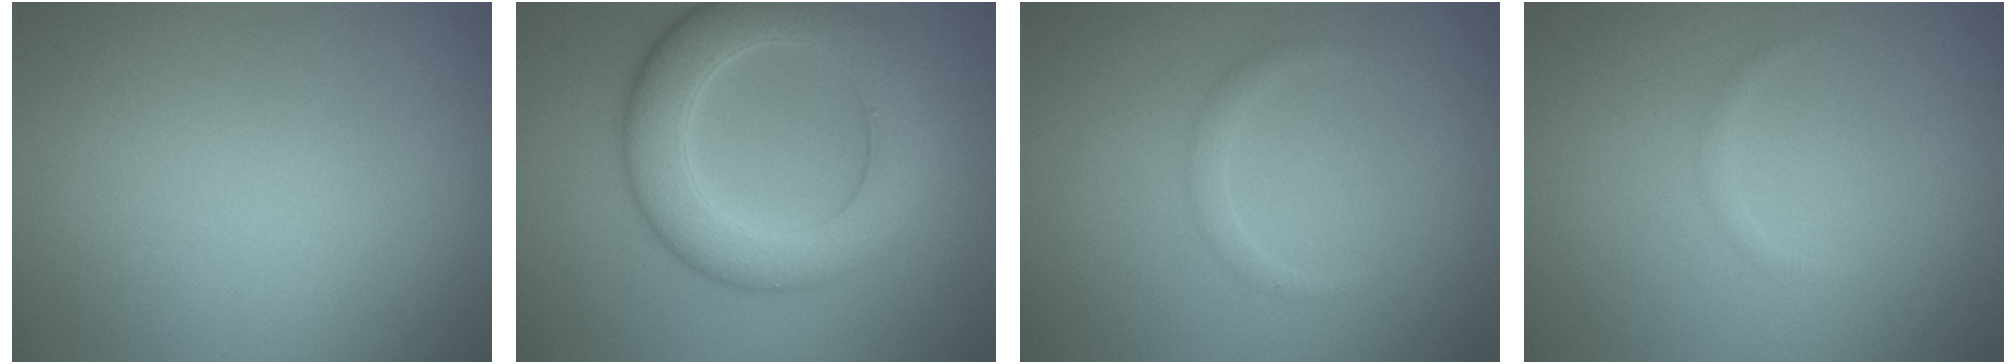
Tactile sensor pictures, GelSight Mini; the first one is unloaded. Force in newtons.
{"total": 7.1, "press": 7.1, "slide": 0.1}
{"total": 1.0, "press": 1.0, "slide": 0.1}
{"total": 0.5, "press": 0.5, "slide": 0.0}